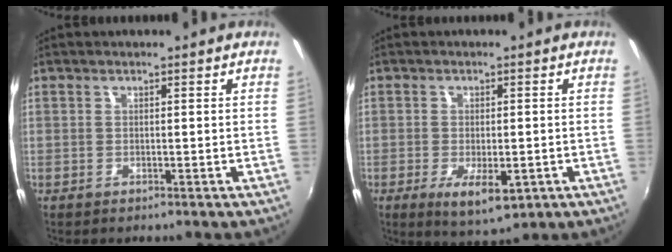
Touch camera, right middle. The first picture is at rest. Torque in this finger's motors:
{"motor_torque": [0.44, -0.53, 0.16, 0.08]}